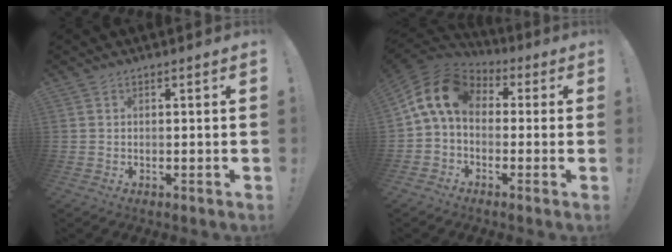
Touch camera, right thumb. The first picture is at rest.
{"total": 12.5, "force": [2.3, 8.1, 9.2], "torque": [-0.185, 0.011, 0.046]}